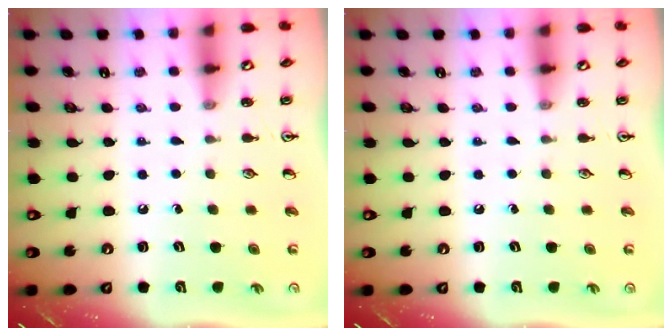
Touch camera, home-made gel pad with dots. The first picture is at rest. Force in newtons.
{"total": 0.0}